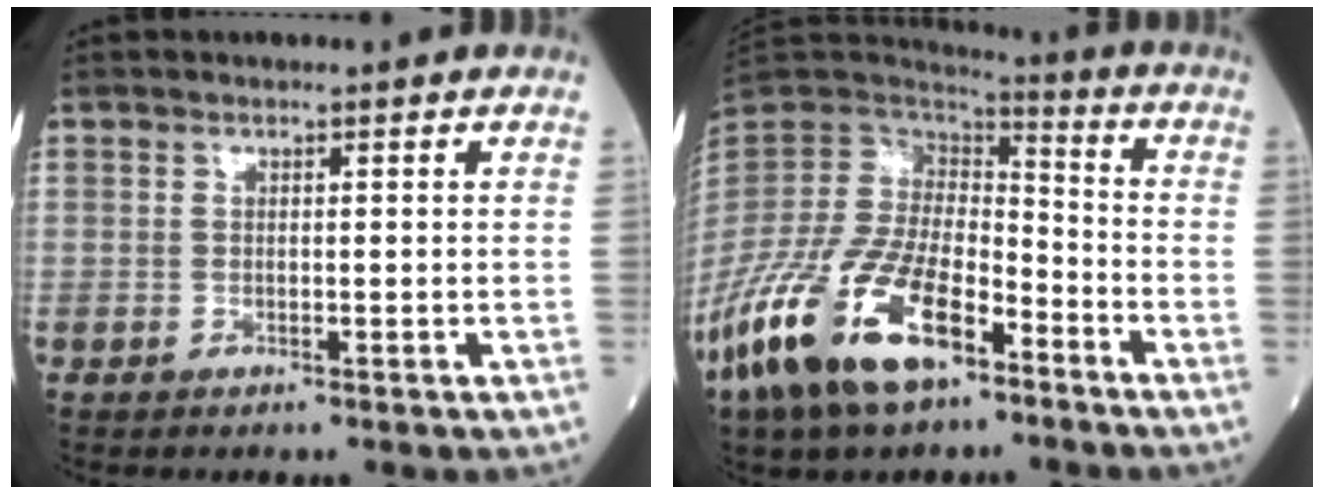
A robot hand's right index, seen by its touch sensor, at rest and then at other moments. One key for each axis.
{"total": 20.3, "fx": -11.7, "fy": 8.5, "fz": 14.2, "tx": -0.322, "ty": -0.028, "tz": -0.225}